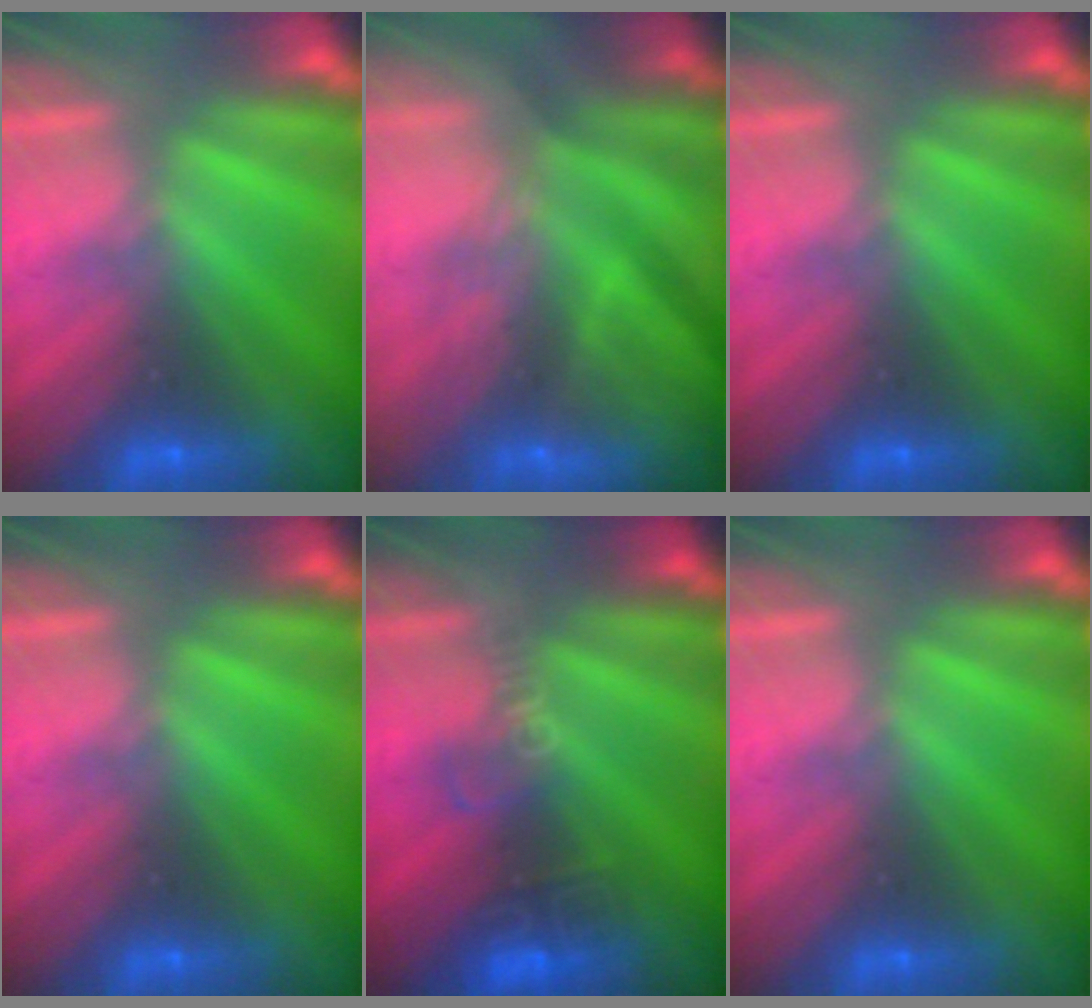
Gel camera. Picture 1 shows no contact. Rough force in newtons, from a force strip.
{"total": 7.0}
{"total": 0.0}
{"total": 0.0}
{"total": 2.7}
{"total": 0.0}